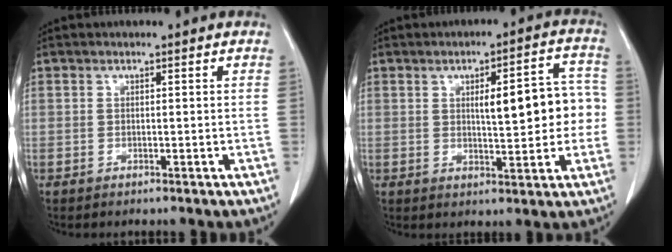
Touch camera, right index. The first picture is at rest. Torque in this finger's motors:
{"motor_torque": [0.45, 0.22, 0.28, 0.07]}